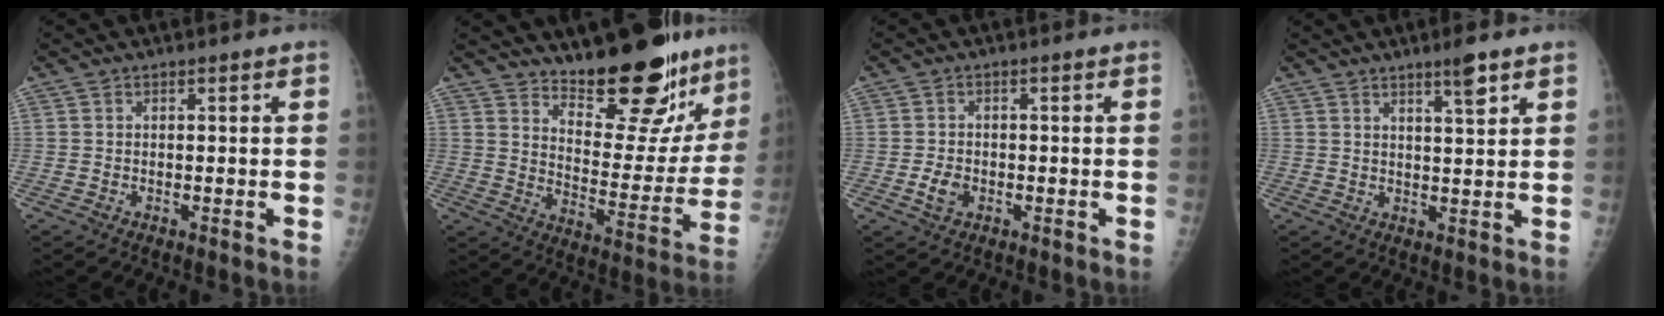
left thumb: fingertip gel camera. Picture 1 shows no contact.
{"total": 18.6, "force": [15.1, 5.9, 9.1], "torque": [-0.077, -0.122, 0.219]}
{"total": 3.1, "force": [-1.0, 2.2, 1.9], "torque": [-0.034, 0.004, -0.017]}
{"total": 4.3, "force": [2.9, 0.4, 3.2], "torque": [-0.048, -0.020, 0.048]}